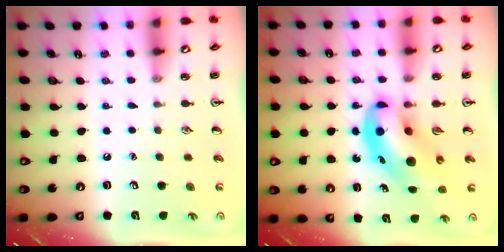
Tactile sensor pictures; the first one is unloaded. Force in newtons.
{"total": 11.6, "press": 11.2, "slide": 3.2}